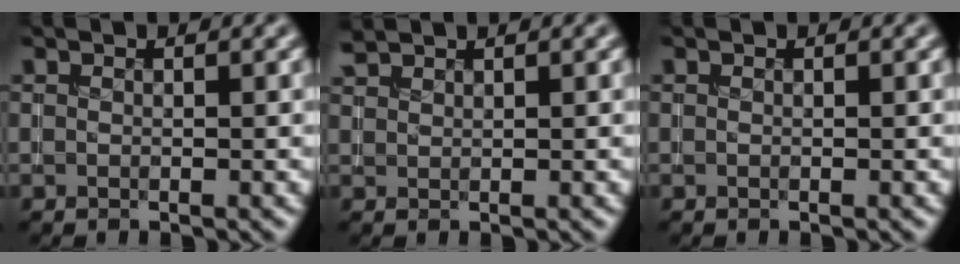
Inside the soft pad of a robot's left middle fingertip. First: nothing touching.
{"total": 1.3, "force": [1.3, 0.1, 0.2], "torque": [-0.006, 0.004, 0.030]}
{"total": 0.0}